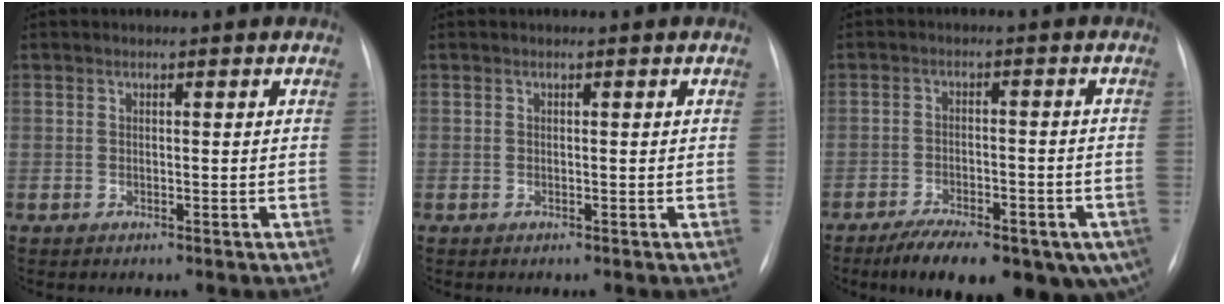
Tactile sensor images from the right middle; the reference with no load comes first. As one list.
[{"total": 0.0}, {"total": 18.2, "force": [-11.6, 7.4, 11.9], "torque": [-0.133, 0.000, -0.157]}]